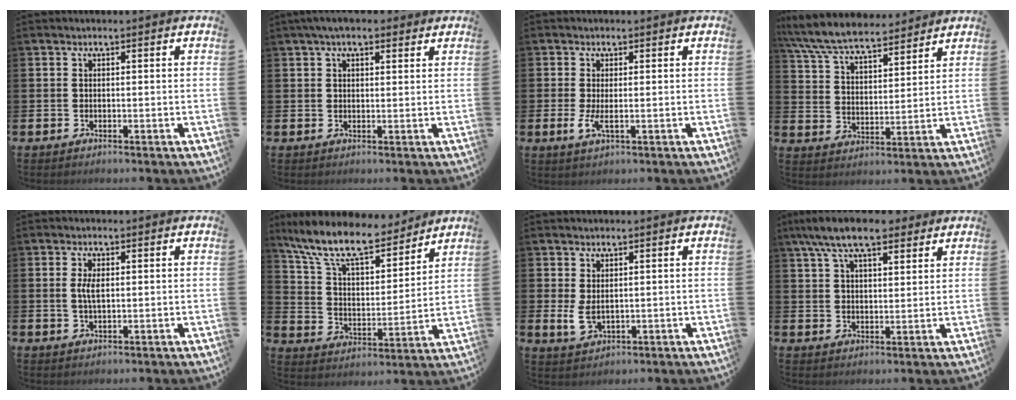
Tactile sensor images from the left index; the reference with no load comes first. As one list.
[{"total": 3.7, "force": [3.0, 1.3, 1.7], "torque": [-0.031, -0.003, 0.052]}, {"total": 2.1, "force": [-0.1, 0.4, 2.0], "torque": [-0.042, -0.002, 0.000]}, {"total": 7.8, "force": [7.3, 1.3, 2.4], "torque": [-0.081, -0.038, 0.133]}, {"total": 2.8, "force": [0.5, 1.1, 2.5], "torque": [-0.048, 0.004, 0.006]}, {"total": 11.5, "force": [9.8, 3.2, 5.1], "torque": [-0.136, -0.059, 0.173]}, {"total": 2.7, "force": [0.8, 1.3, 2.2], "torque": [-0.039, -0.001, 0.014]}, {"total": 8.5, "force": [7.0, 2.6, 4.0], "torque": [-0.089, -0.015, 0.127]}]